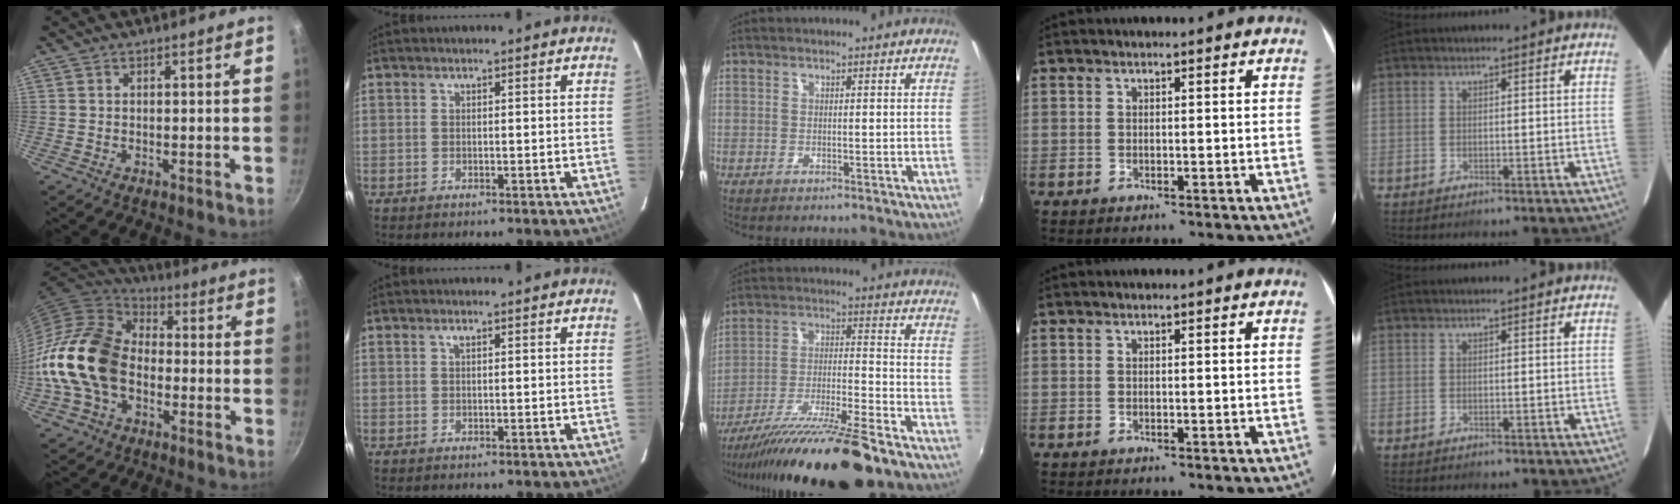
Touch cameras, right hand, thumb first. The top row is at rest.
{"thumb": {"total": 18.6, "force": [-3.5, 13.3, 12.5], "torque": [-0.214, 0.042, -0.081]}, "index": {"total": 0.5, "force": [0.3, 0.2, 0.4], "torque": [-0.008, 0.004, 0.004]}, "middle": {"total": 19.7, "force": [-15.5, 0.9, 12.1], "torque": [-0.225, -0.042, -0.259]}}